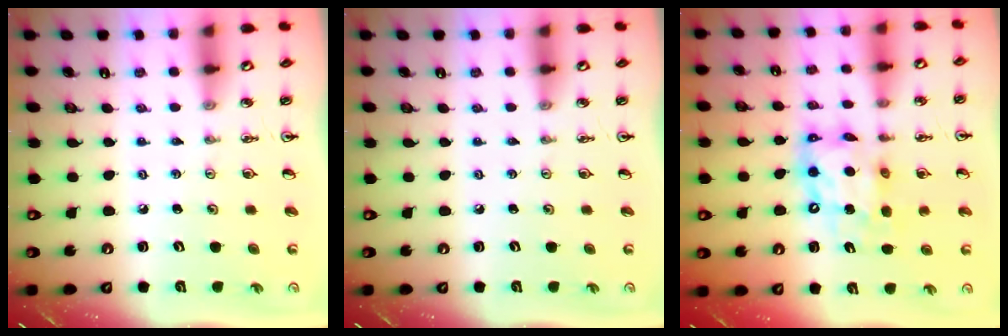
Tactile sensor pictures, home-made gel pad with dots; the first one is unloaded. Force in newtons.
{"total": 0.0}
{"total": 11.4, "press": 11.4, "slide": 0.7}